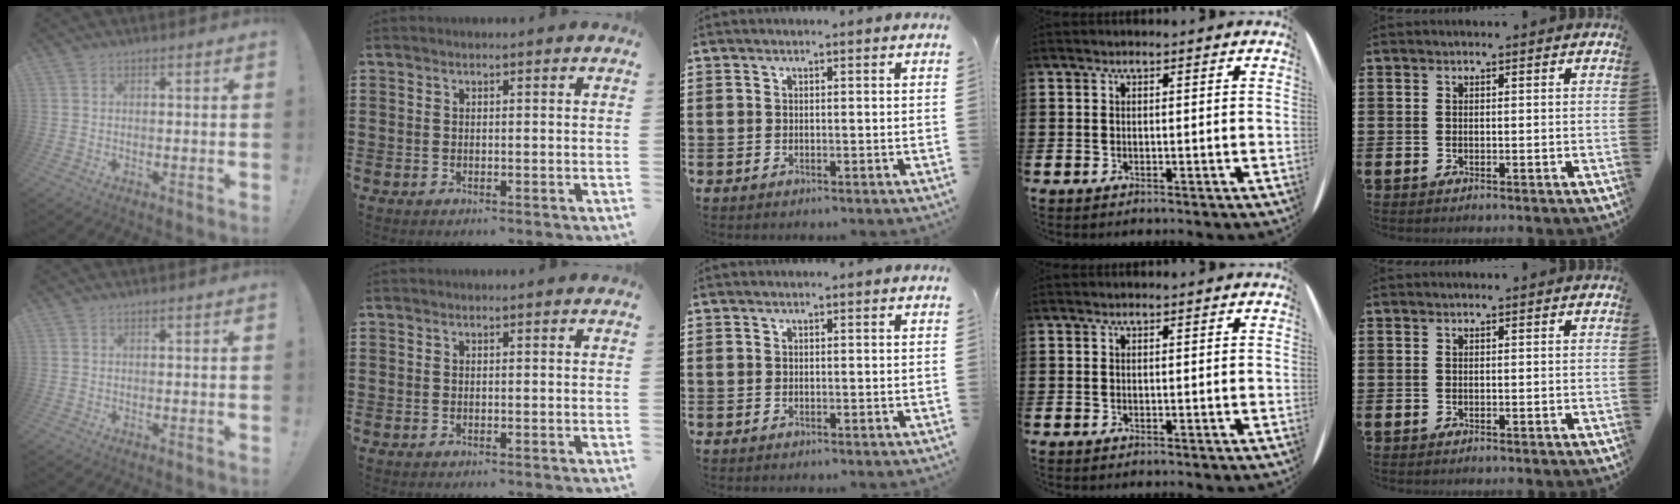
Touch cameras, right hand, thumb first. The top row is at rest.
{}